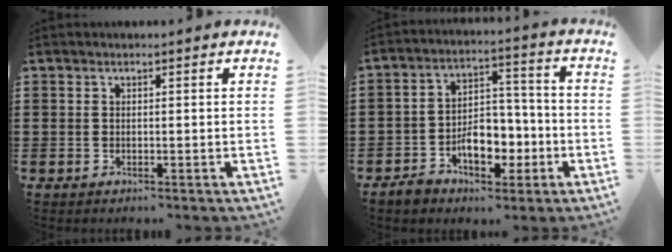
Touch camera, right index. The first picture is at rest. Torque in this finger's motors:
{"motor_torque": [1.47, -0.67, 0.38, 0.07]}